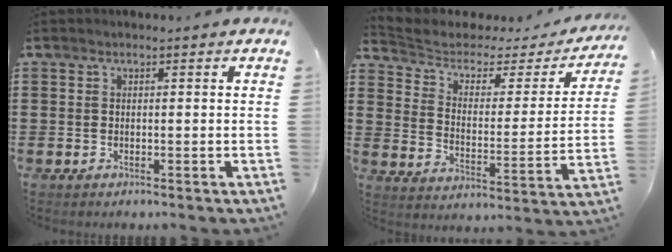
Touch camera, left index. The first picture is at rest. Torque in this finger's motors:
{"motor_torque": [1.25, -0.89, 0.07, -0.06]}